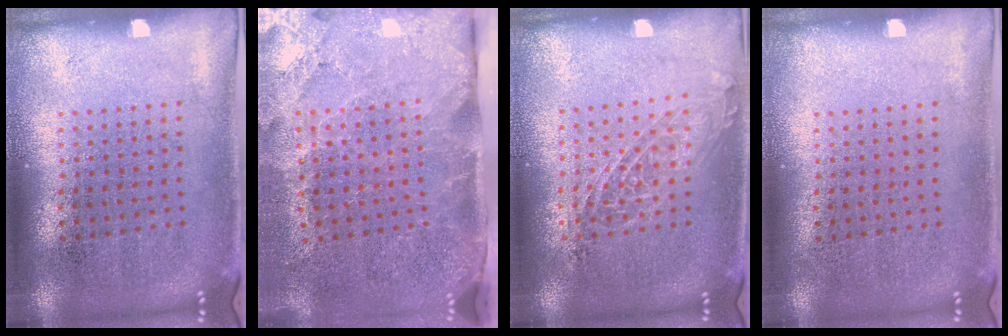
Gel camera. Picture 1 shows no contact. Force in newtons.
{"total": 3.9, "press": 3.2, "slide": 2.3}
{"total": 1.4, "press": 1.2, "slide": 0.7}
{"total": 0.0}